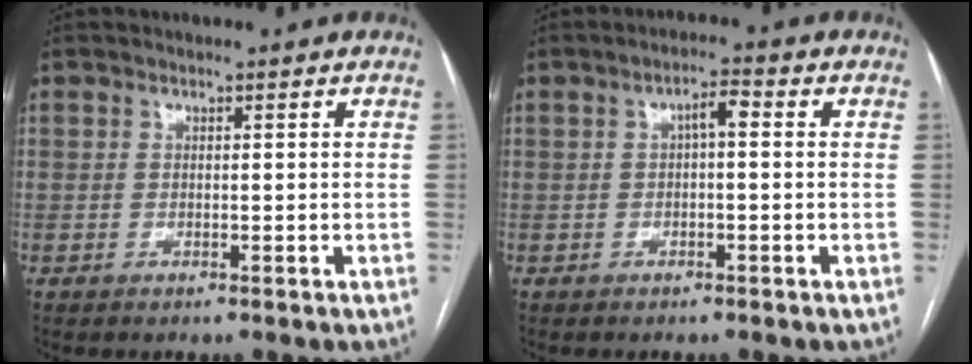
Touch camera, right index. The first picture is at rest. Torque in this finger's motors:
{"motor_torque": [0.42, -0.02, 0.16, 0.05]}